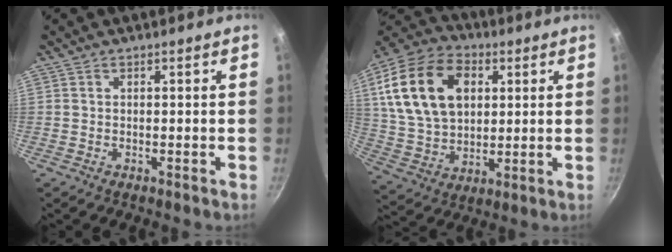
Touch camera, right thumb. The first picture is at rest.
{"total": 21.7, "force": [5.9, 14.6, 14.9], "torque": [-0.257, 0.001, 0.107]}